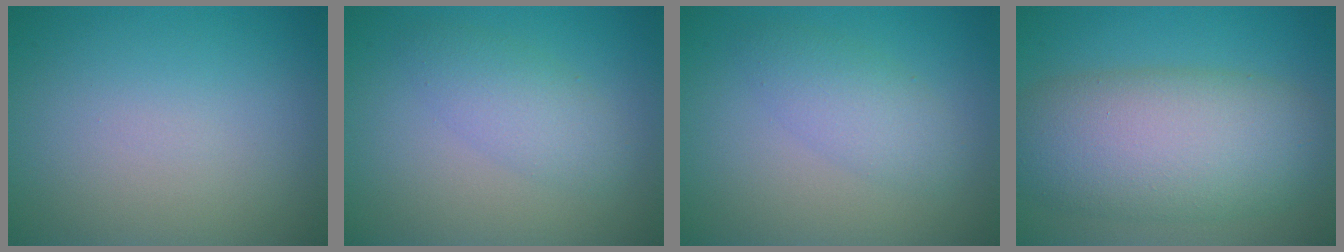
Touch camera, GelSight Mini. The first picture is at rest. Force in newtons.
{"total": 2.8, "press": 2.8, "slide": 0.1}
{"total": 2.8, "press": 2.8, "slide": 0.1}
{"total": 9.6, "press": 9.6, "slide": 0.7}